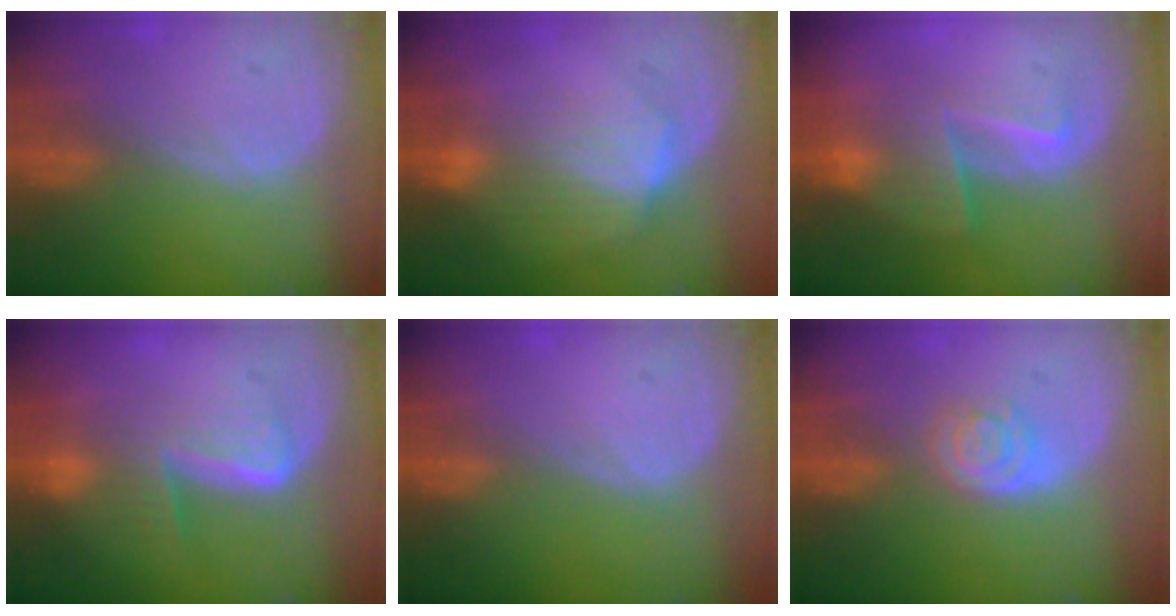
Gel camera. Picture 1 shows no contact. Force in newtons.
{"total": 7.2, "press": 6.5, "slide": 3.0}
{"total": 6.5, "press": 6.0, "slide": 2.4}
{"total": 6.4, "press": 5.9, "slide": 2.5}
{"total": 0.0}
{"total": 4.2, "press": 3.7, "slide": 2.0}